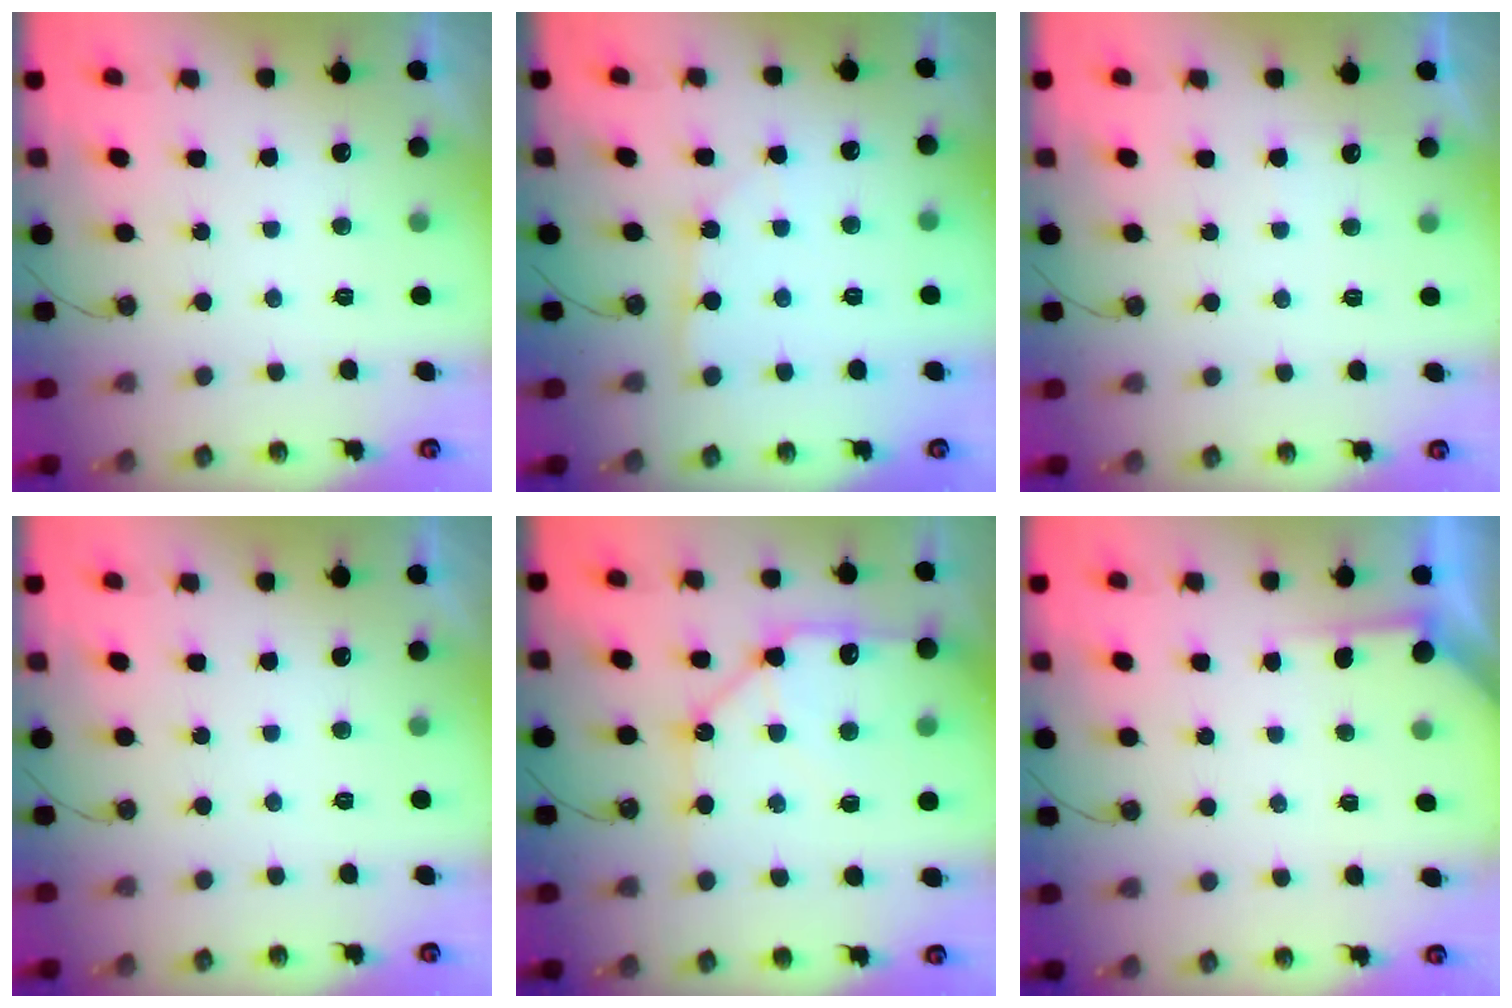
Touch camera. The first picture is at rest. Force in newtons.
{"total": 2.2, "press": 2.2, "slide": 0.3}
{"total": 3.3, "press": 3.2, "slide": 0.5}
{"total": 0.0}
{"total": 14.6, "press": 14.4, "slide": 2.2}
{"total": 2.3, "press": 2.3, "slide": 0.3}